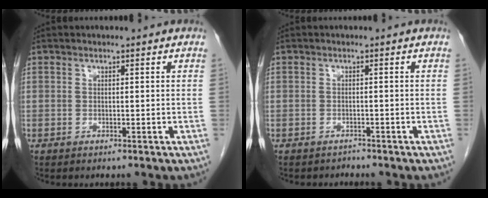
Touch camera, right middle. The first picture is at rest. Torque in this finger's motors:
{"motor_torque": [-0.20, 0.16, 0.00, -0.01]}